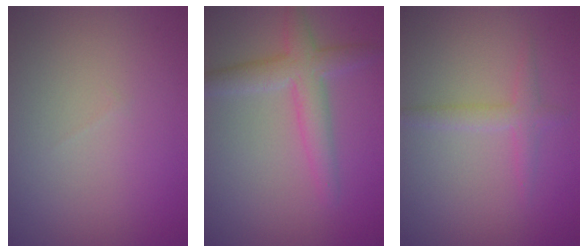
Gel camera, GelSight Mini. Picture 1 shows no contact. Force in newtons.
{"total": 3.7, "press": 3.7, "slide": 0.2}
{"total": 1.8, "press": 1.8, "slide": 0.1}